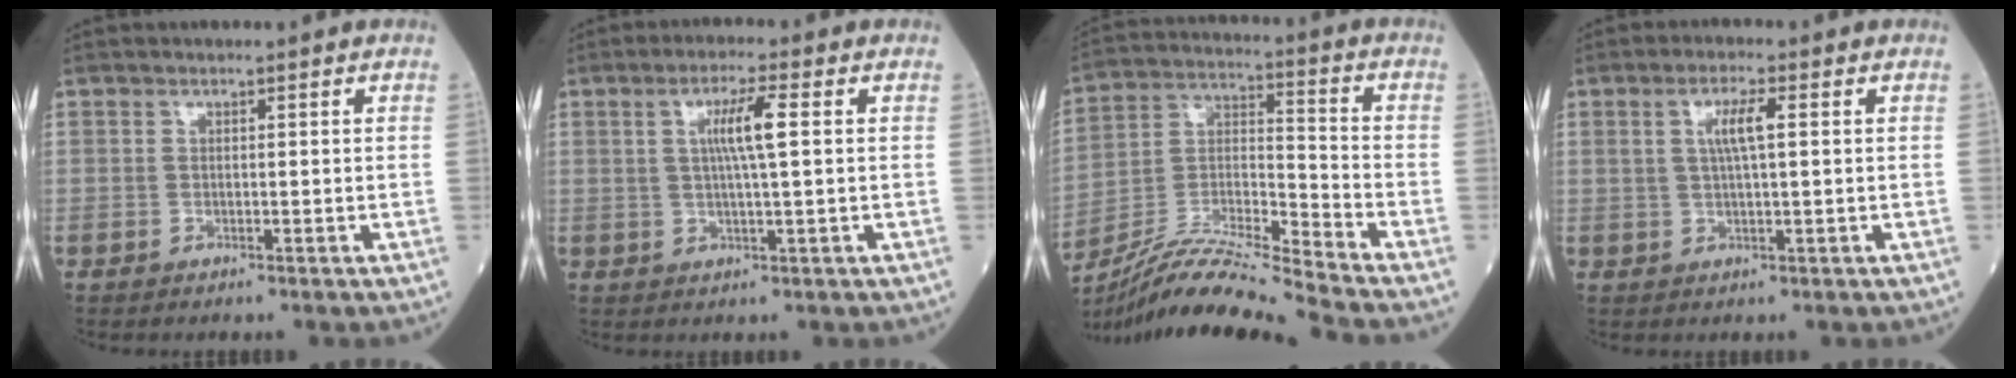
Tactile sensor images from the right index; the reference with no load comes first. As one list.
[{"total": 5.2, "force": [1.0, -0.3, 5.1], "torque": [-0.095, 0.001, 0.019]}, {"total": 15.6, "force": [-14.4, -2.7, 5.3], "torque": [-0.094, 0.001, -0.266]}, {"total": 4.2, "force": [1.0, 0.4, 4.0], "torque": [-0.078, 0.005, 0.019]}]